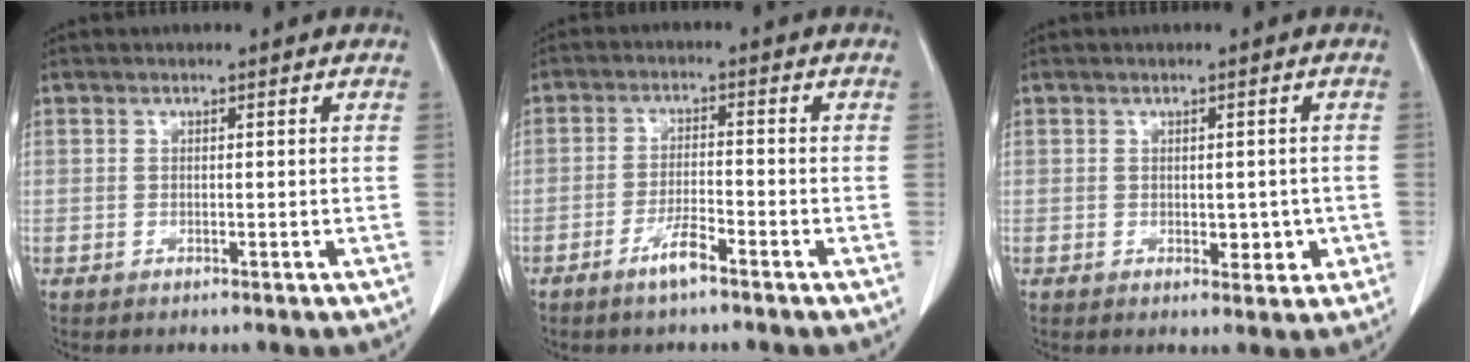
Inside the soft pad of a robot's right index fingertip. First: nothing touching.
{"total": 4.1, "force": [-2.9, 0.3, 2.9], "torque": [-0.058, -0.002, -0.054]}
{"total": 3.4, "force": [-0.5, 2.0, 2.7], "torque": [-0.027, 0.002, 0.003]}